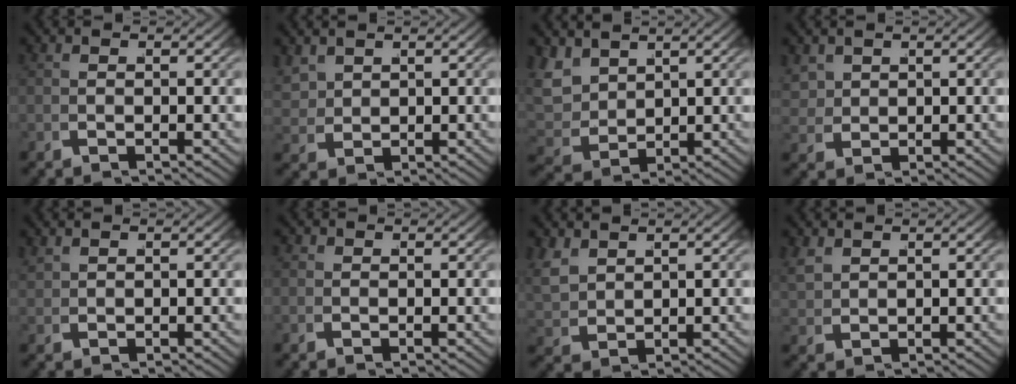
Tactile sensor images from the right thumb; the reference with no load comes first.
{"total": 2.2, "force": [1.7, 1.1, 1.0], "torque": [-0.024, 0.000, 0.043]}
{"total": 5.9, "force": [1.2, 4.5, 3.6], "torque": [-0.100, -0.018, 0.034]}
{"total": 2.1, "force": [1.4, 1.2, 0.9], "torque": [-0.021, -0.005, 0.038]}
{"total": 1.1, "force": [1.1, -0.2, 0.2], "torque": [0.002, 0.009, 0.025]}
{"total": 0.7, "force": [0.3, 0.6, 0.2], "torque": [-0.004, -0.001, 0.005]}
{"total": 2.7, "force": [1.6, 1.5, 1.5], "torque": [-0.040, -0.004, 0.045]}
{"total": 1.7, "force": [1.4, 0.5, 0.6], "torque": [-0.014, 0.005, 0.038]}